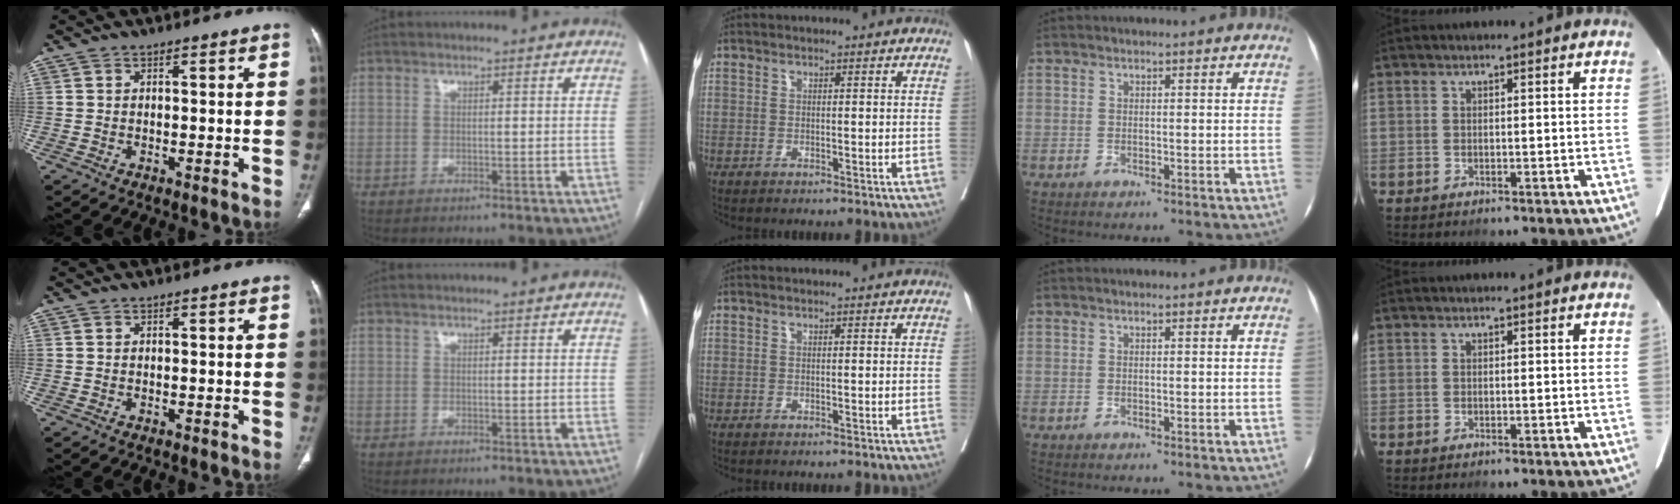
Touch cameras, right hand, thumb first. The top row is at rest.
{}